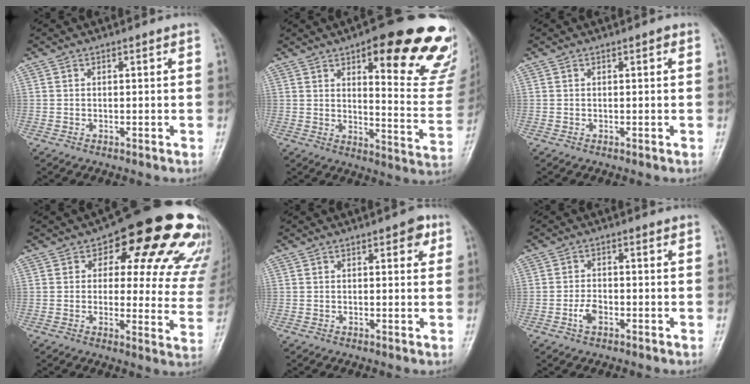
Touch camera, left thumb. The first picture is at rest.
{"total": 23.9, "force": [14.2, 7.0, 17.9], "torque": [-0.176, -0.073, 0.178]}
{"total": 0.7, "force": [0.3, 0.4, 0.6], "torque": [-0.005, 0.002, 0.000]}
{"total": 21.2, "force": [11.4, 10.4, 14.5], "torque": [-0.125, -0.035, 0.122]}
{"total": 3.2, "force": [1.4, 1.6, 2.3], "torque": [-0.011, 0.000, 0.010]}
{"total": 3.2, "force": [-1.4, 1.9, 2.1], "torque": [-0.038, 0.009, -0.029]}